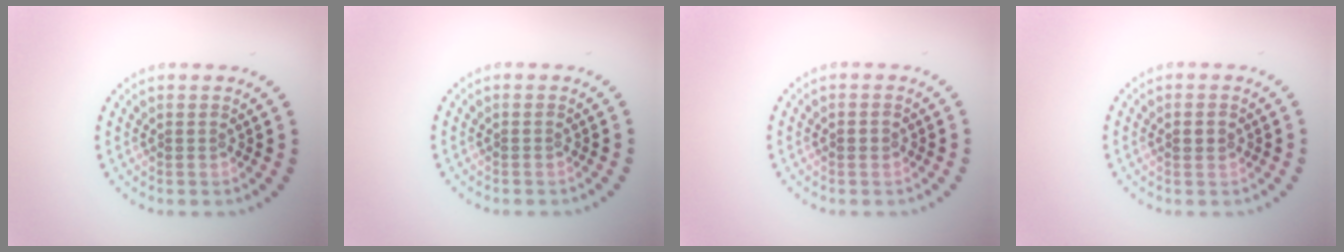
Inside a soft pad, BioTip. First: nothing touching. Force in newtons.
{"total": 0.0}
{"total": 1.0, "press": 1.0, "slide": 0.0}
{"total": 1.5, "press": 1.5, "slide": 0.1}